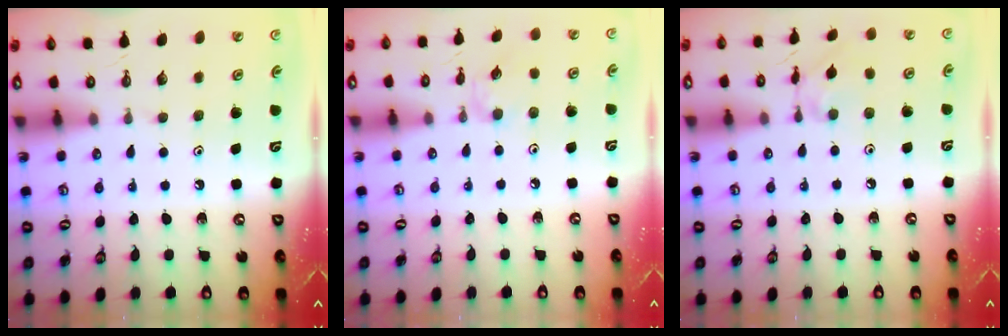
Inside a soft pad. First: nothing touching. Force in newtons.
{"total": 1.5, "press": 1.5, "slide": 0.4}
{"total": 3.6, "press": 3.6, "slide": 0.4}